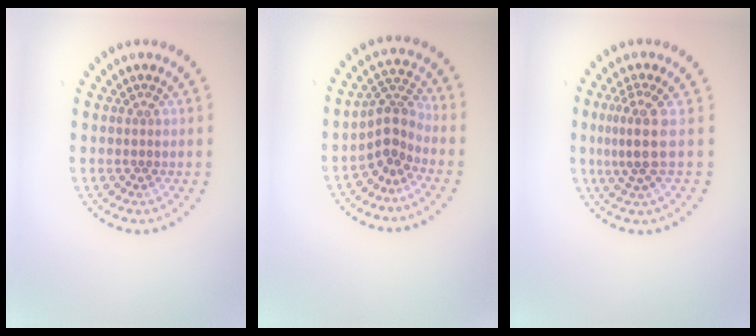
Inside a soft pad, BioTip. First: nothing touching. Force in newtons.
{"total": 2.9, "press": 2.0, "slide": 2.1}
{"total": 3.0, "press": 2.1, "slide": 2.1}